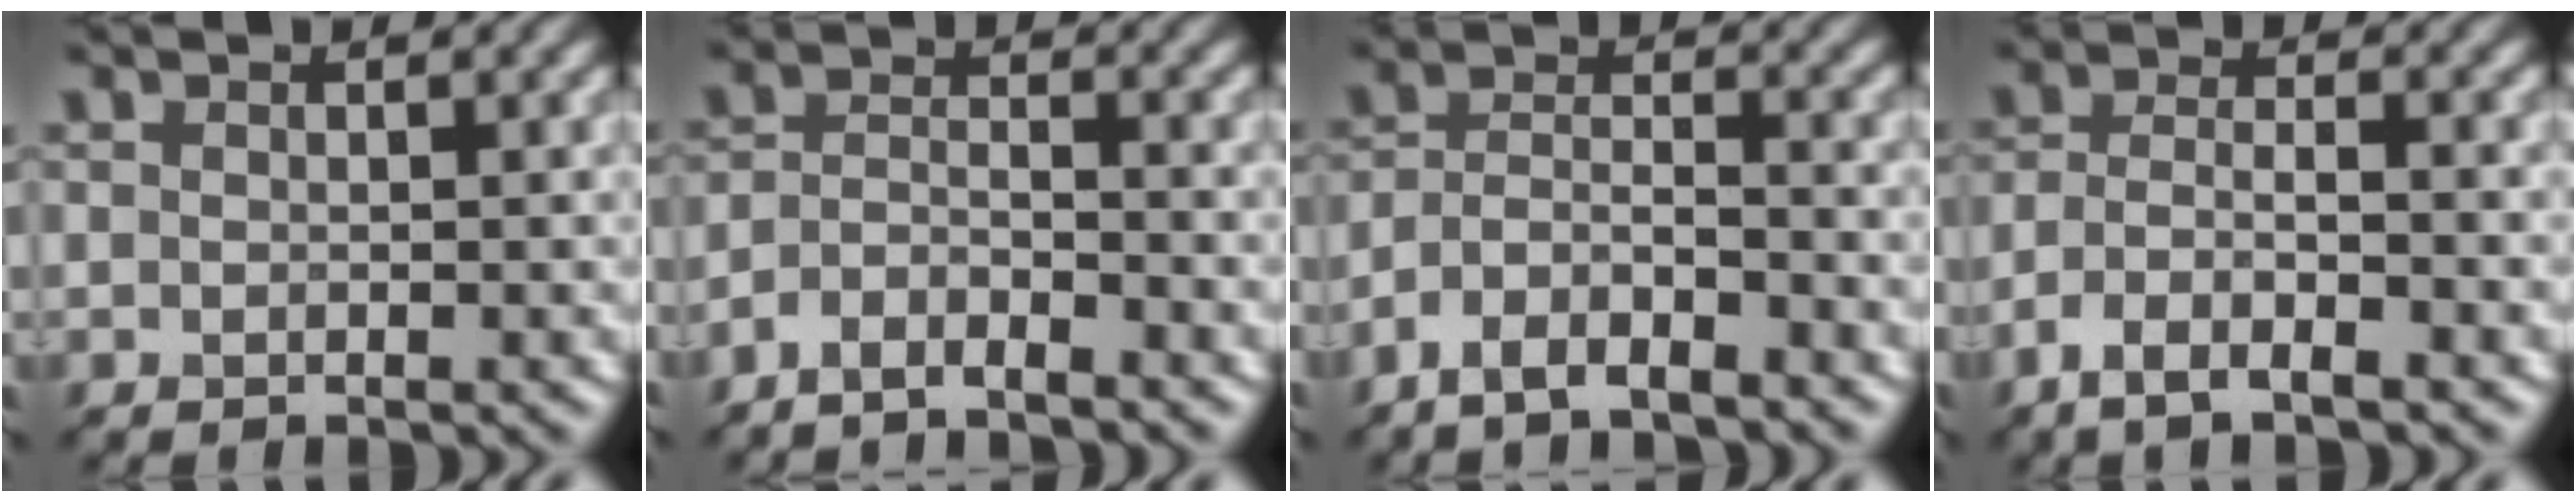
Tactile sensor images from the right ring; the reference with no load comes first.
{"total": 2.9, "force": [-2.5, 0.5, 1.4], "torque": [-0.027, 0.002, -0.054]}
{"total": 4.3, "force": [-3.4, 1.1, 2.3], "torque": [-0.045, 0.002, -0.071]}
{"total": 4.2, "force": [-2.8, 1.1, 3.0], "torque": [-0.060, 0.001, -0.058]}